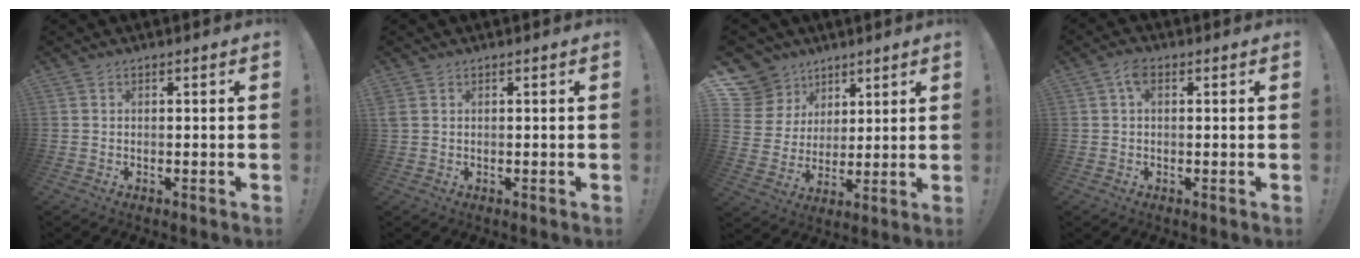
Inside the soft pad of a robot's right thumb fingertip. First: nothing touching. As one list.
[{"total": 1.2, "force": [0.5, 0.6, 0.9], "torque": [-0.019, 0.002, 0.010]}, {"total": 10.3, "force": [5.6, 8.4, 2.0], "torque": [-0.036, -0.043, 0.119]}, {"total": 3.6, "force": [1.1, 1.8, 2.9], "torque": [-0.054, 0.006, 0.019]}]